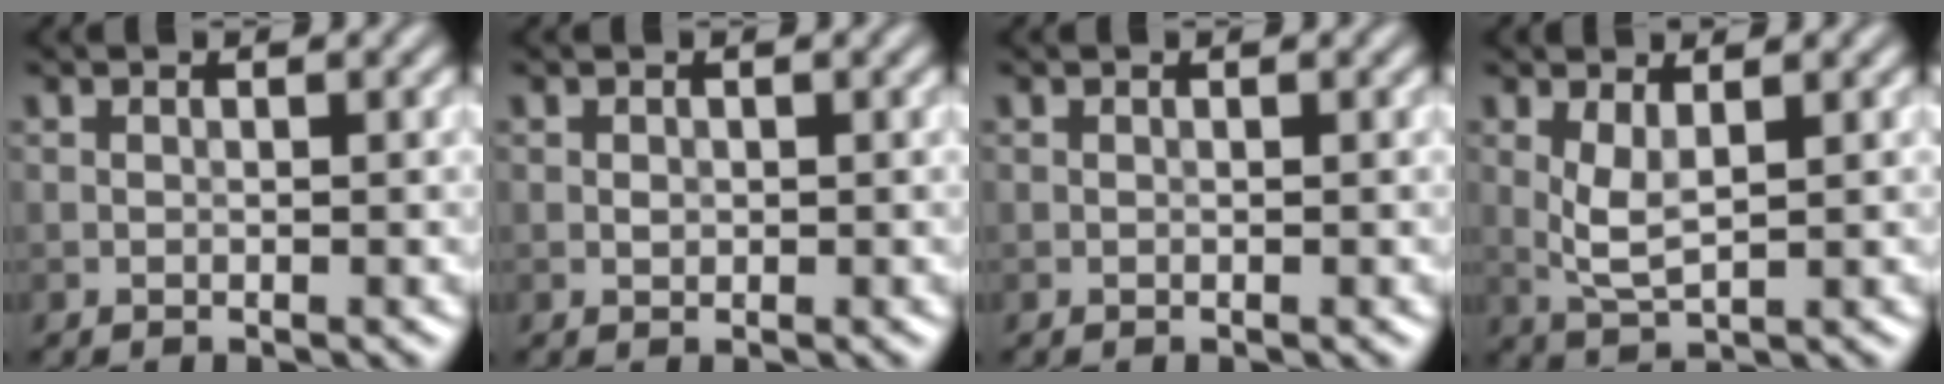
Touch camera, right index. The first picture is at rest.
{"total": 0.5, "force": [0.0, 0.4, 0.3], "torque": [-0.003, -0.002, 0.000]}
{"total": 0.0}
{"total": 2.6, "force": [0.8, 0.8, 2.3], "torque": [-0.055, -0.005, 0.019]}